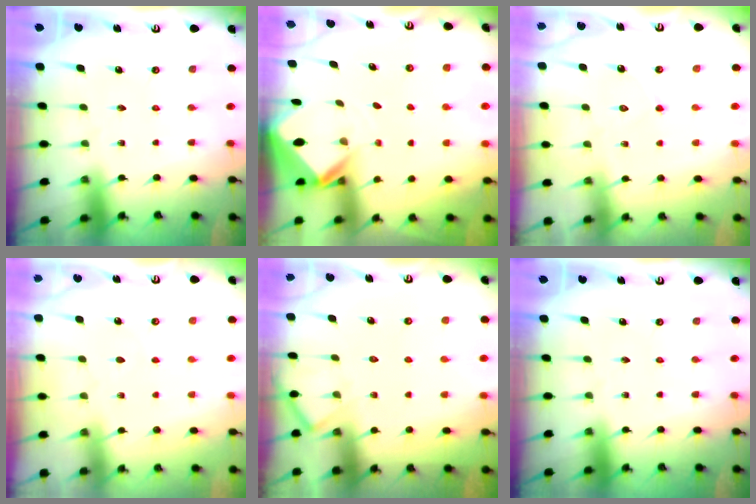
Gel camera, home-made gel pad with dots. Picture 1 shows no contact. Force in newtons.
{"total": 2.7, "press": 2.7, "slide": 0.2}
{"total": 5.7, "press": 5.7, "slide": 0.1}
{"total": 2.7, "press": 2.7, "slide": 0.4}
{"total": 6.2, "press": 6.2, "slide": 0.6}
{"total": 0.0}